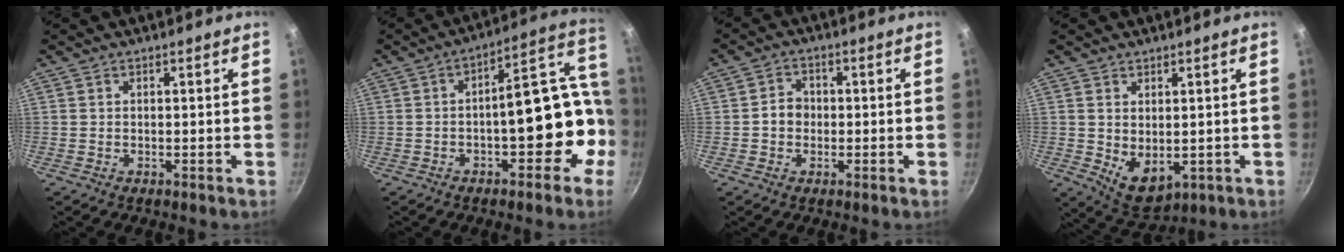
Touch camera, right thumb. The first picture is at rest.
{"total": 16.0, "force": [-2.9, 8.3, 13.4], "torque": [-0.092, 0.078, -0.035]}
{"total": 3.9, "force": [-0.4, 3.4, 1.9], "torque": [-0.007, 0.012, -0.011]}
{"total": 6.6, "force": [0.2, 4.2, 5.1], "torque": [-0.068, -0.022, 0.023]}